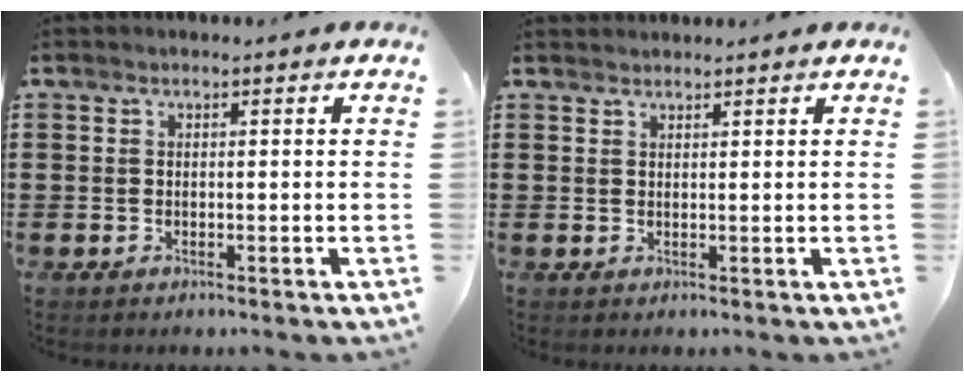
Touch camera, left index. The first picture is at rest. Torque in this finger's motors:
{"motor_torque": [1.05, -1.09, 0.06, 0.03]}